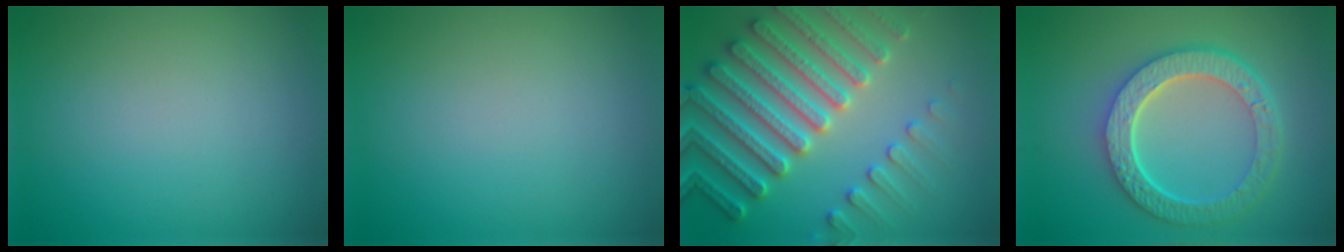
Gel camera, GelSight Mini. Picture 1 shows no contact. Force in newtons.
{"total": 0.0}
{"total": 7.6, "press": 7.4, "slide": 2.0}
{"total": 6.5, "press": 4.9, "slide": 4.3}